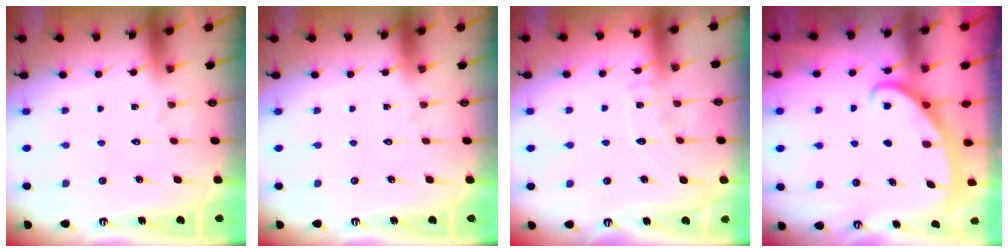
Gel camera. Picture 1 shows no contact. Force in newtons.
{"total": 0.0}
{"total": 5.9, "press": 5.9, "slide": 0.6}
{"total": 2.8, "press": 2.8, "slide": 0.3}